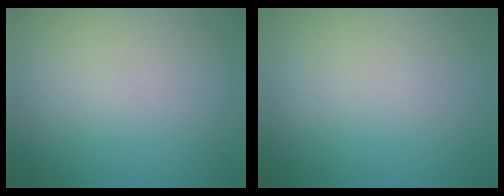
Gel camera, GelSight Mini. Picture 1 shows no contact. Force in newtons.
{"total": 0.0}